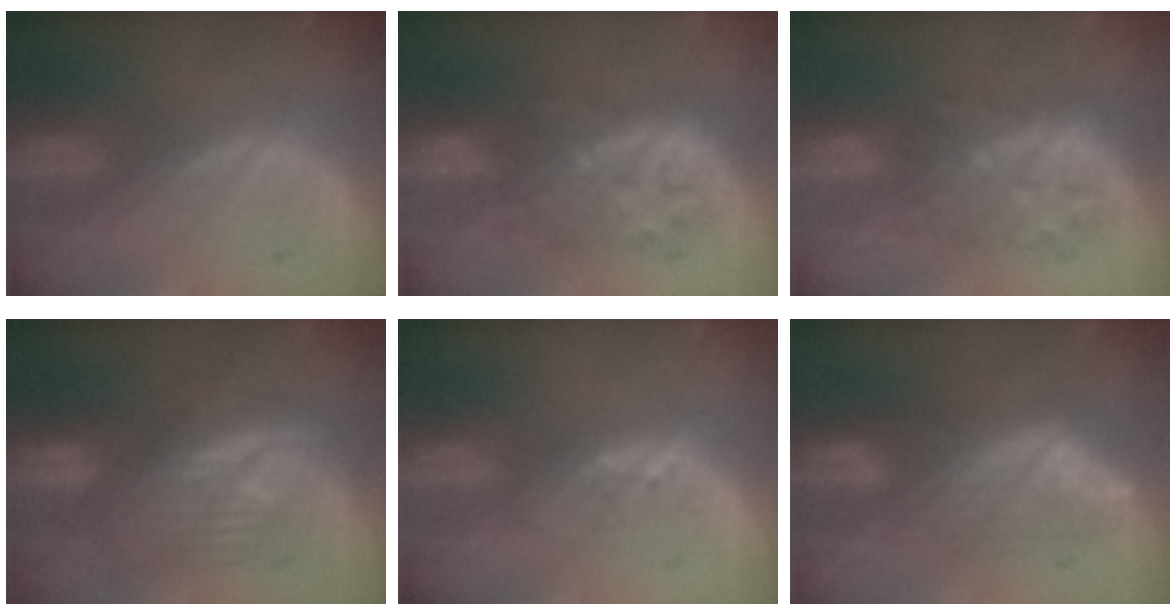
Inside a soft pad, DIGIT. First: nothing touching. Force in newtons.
{"total": 8.5, "press": 8.4, "slide": 1.4}
{"total": 7.9, "press": 7.4, "slide": 2.7}
{"total": 8.3, "press": 8.3, "slide": 0.2}
{"total": 2.0, "press": 1.9, "slide": 0.4}
{"total": 7.0, "press": 6.8, "slide": 1.9}